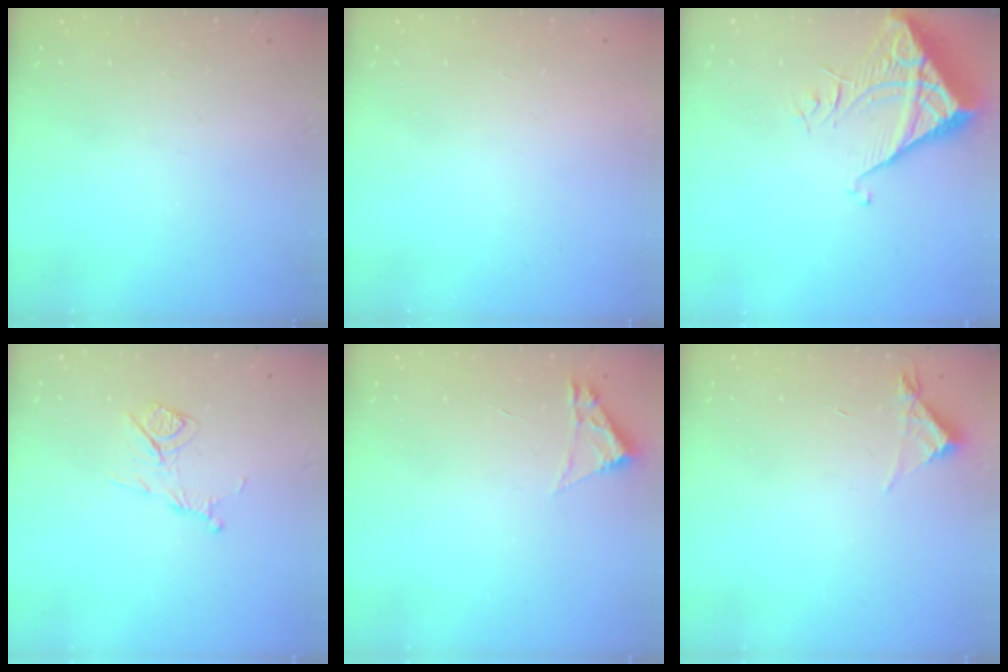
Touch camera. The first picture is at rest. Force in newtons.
{"total": 1.7, "press": 1.6, "slide": 0.1}
{"total": 7.5, "press": 7.4, "slide": 1.0}
{"total": 9.2, "press": 9.2, "slide": 0.2}
{"total": 1.8, "press": 1.8, "slide": 0.2}
{"total": 3.0, "press": 3.0, "slide": 0.3}